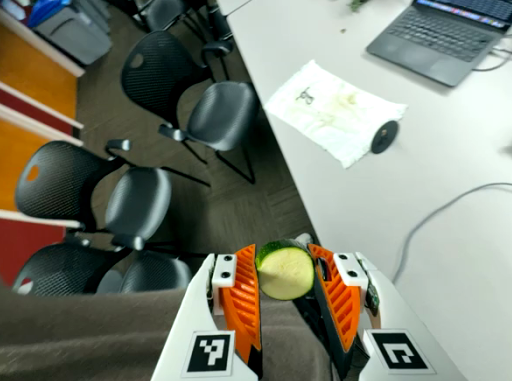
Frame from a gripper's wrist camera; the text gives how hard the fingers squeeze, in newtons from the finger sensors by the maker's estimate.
{"total": 10.9, "left": 10.7, "right": 11.1}